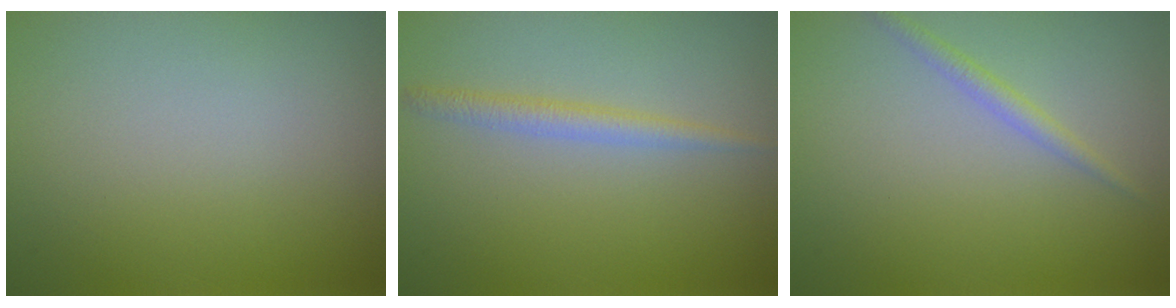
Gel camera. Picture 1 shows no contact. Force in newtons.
{"total": 1.8, "press": 1.8, "slide": 0.0}
{"total": 1.4, "press": 1.4, "slide": 0.1}